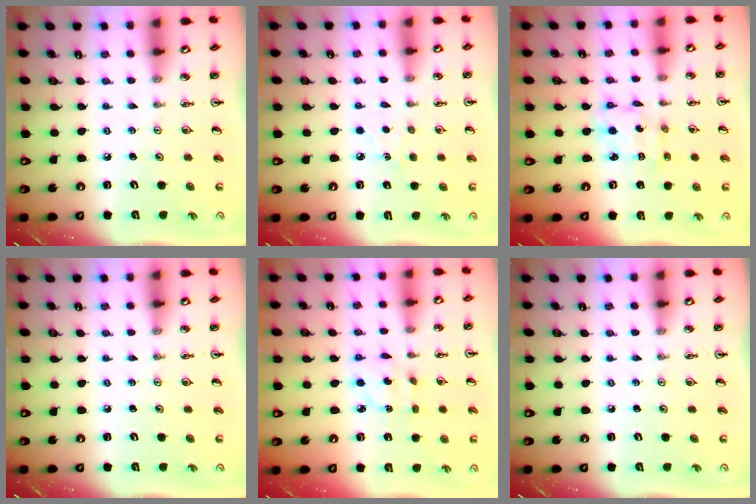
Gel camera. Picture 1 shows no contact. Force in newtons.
{"total": 4.9, "press": 4.9, "slide": 0.6}
{"total": 5.5, "press": 5.5, "slide": 0.2}
{"total": 0.0}
{"total": 3.5, "press": 3.5, "slide": 0.2}
{"total": 0.0}